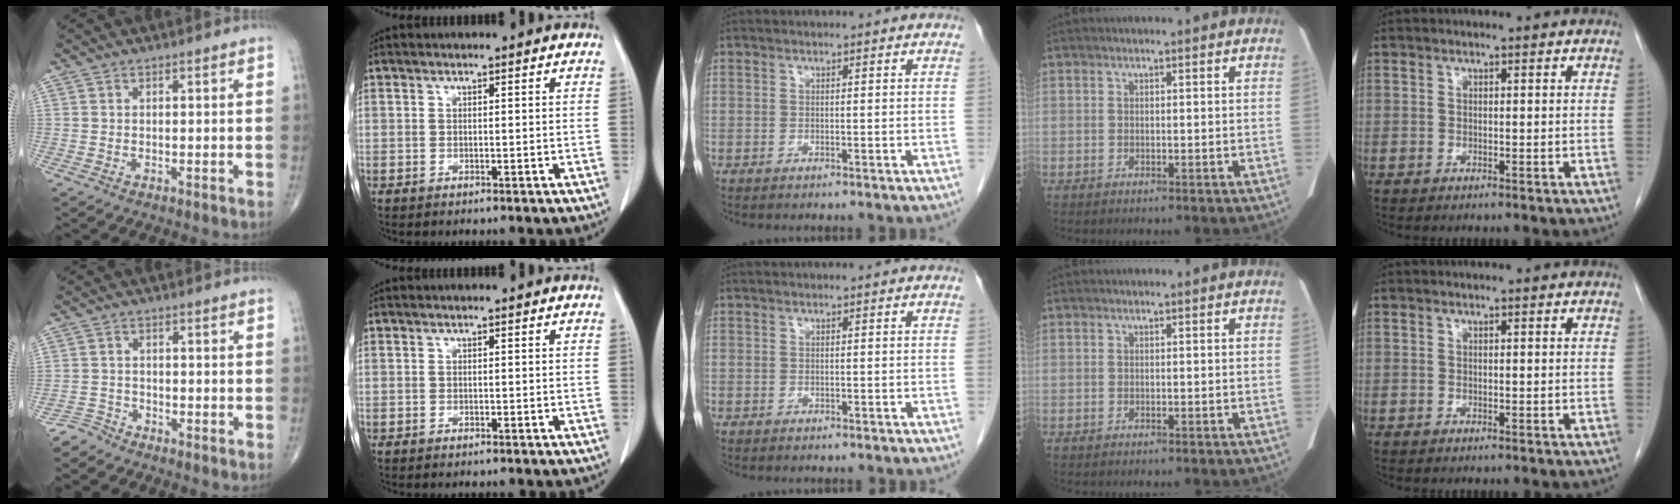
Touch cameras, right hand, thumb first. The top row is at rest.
{"thumb": {"total": 2.6, "force": [-2.5, 0.6, -0.6], "torque": [0.016, -0.004, -0.055]}}